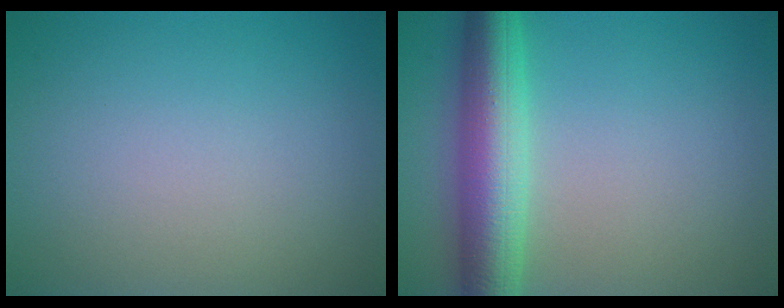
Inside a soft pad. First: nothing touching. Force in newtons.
{"total": 7.1, "press": 7.1, "slide": 0.1}